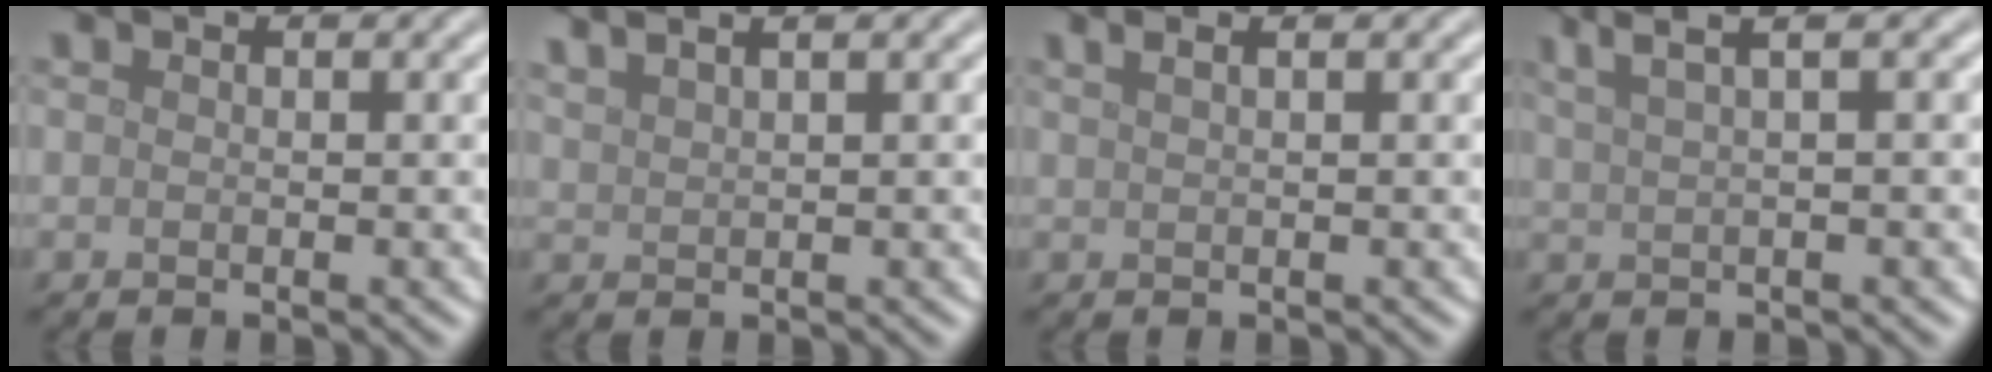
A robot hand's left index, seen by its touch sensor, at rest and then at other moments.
{"total": 4.2, "force": [3.1, 1.5, 2.5], "torque": [-0.020, 0.026, 0.024]}
{"total": 3.1, "force": [1.8, 1.5, 2.0], "torque": [-0.009, 0.014, -0.003]}
{"total": 4.2, "force": [2.8, 0.9, 2.9], "torque": [-0.049, 0.014, 0.035]}